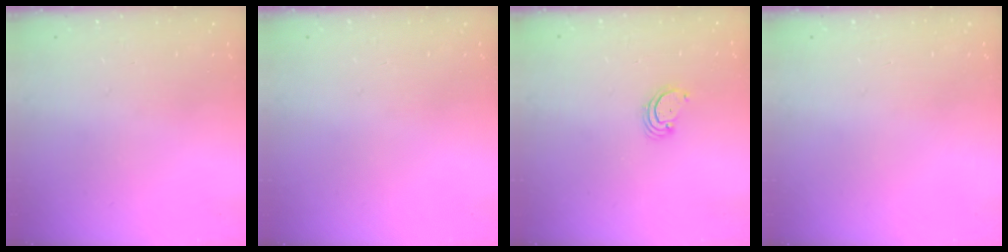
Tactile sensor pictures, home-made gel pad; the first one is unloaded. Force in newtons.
{"total": 0.0}
{"total": 2.3, "press": 2.3, "slide": 0.2}
{"total": 0.0}